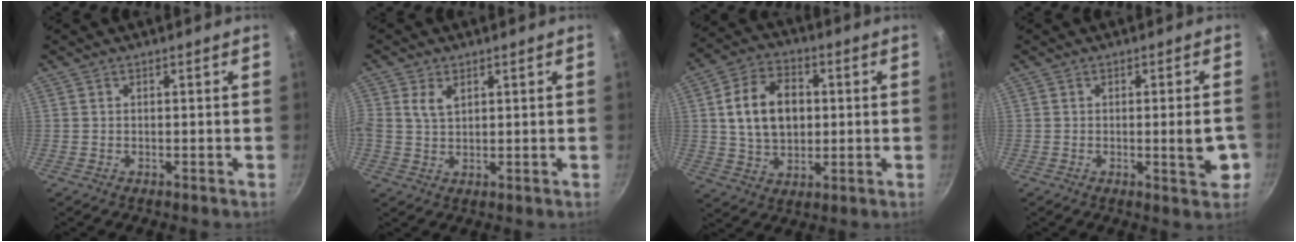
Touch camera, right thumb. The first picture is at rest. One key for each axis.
{"total": 3.8, "fx": 1.5, "fy": 2.4, "fz": 2.6, "tx": -0.048, "ty": -0.002, "tz": 0.029}
{"total": 13.2, "fx": 1.6, "fy": 9.3, "fz": 9.2, "tx": -0.136, "ty": 0.008, "tz": 0.027}
{"total": 6.0, "fx": -1.2, "fy": 1.4, "fz": 5.7, "tx": -0.070, "ty": -0.004, "tz": -0.016}